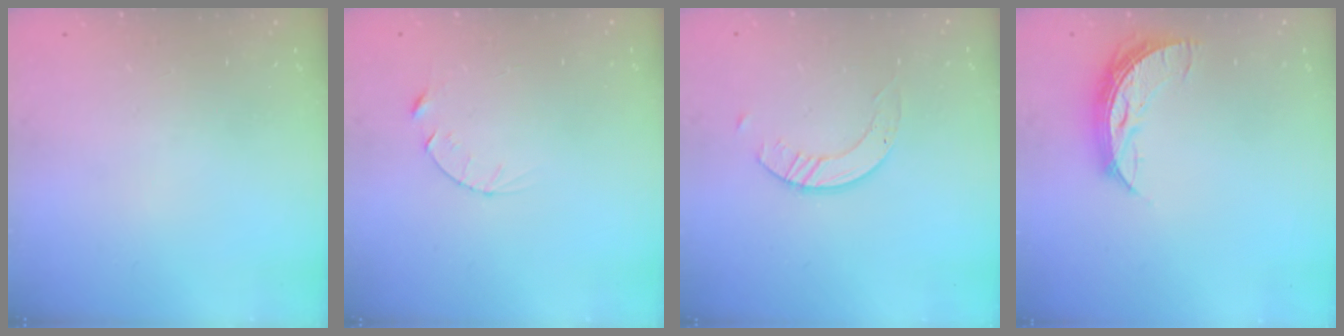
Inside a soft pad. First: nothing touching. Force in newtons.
{"total": 4.1, "press": 4.0, "slide": 0.4}
{"total": 2.6, "press": 2.5, "slide": 0.3}
{"total": 8.1, "press": 8.0, "slide": 0.6}